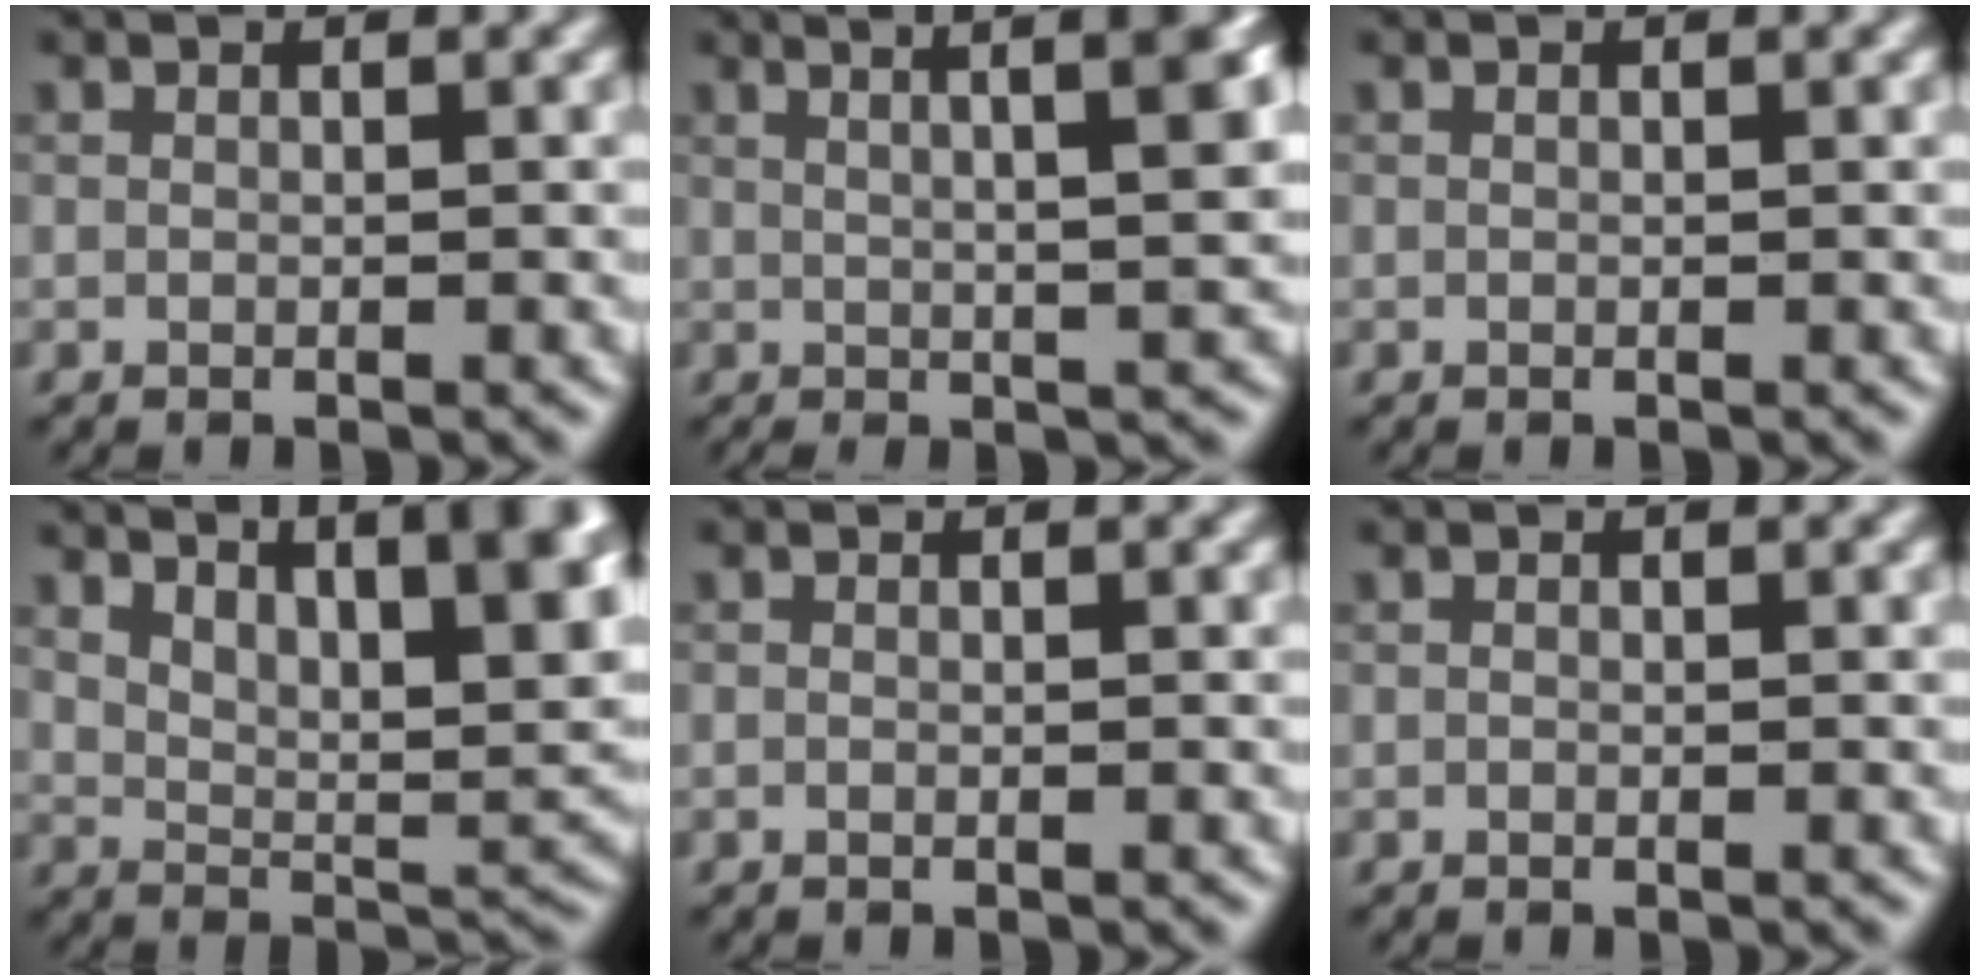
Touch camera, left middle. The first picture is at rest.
{"total": 8.6, "force": [2.7, 2.6, 7.8], "torque": [-0.059, 0.044, 0.012]}
{"total": 0.0}
{"total": 11.1, "force": [6.2, 3.8, 8.4], "torque": [-0.090, 0.015, 0.096]}
{"total": 0.6, "force": [-0.5, 0.1, 0.2], "torque": [-0.007, -0.007, -0.009]}
{"total": 0.7, "force": [-0.7, -0.1, -0.2], "torque": [-0.001, 0.000, -0.006]}